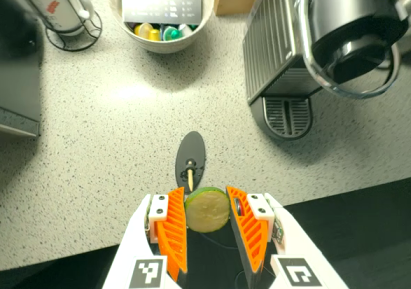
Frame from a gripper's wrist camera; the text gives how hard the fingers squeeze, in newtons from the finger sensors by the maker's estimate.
{"total": 10.6, "left": 11.4, "right": 9.8}